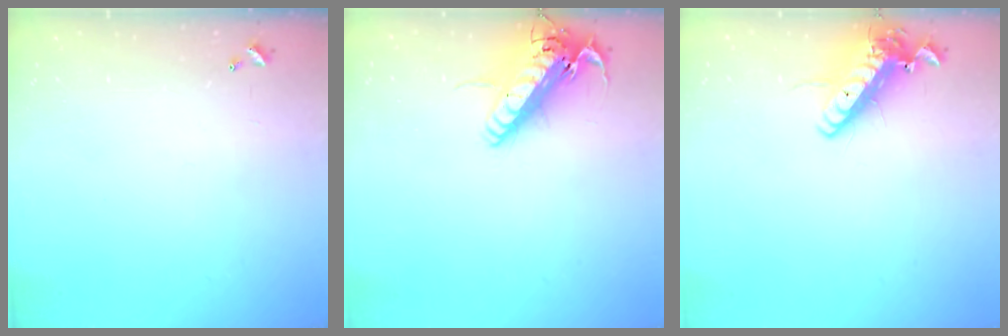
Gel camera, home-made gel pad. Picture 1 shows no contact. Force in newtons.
{"total": 17.8, "press": 17.5, "slide": 3.3}
{"total": 14.8, "press": 14.5, "slide": 2.9}